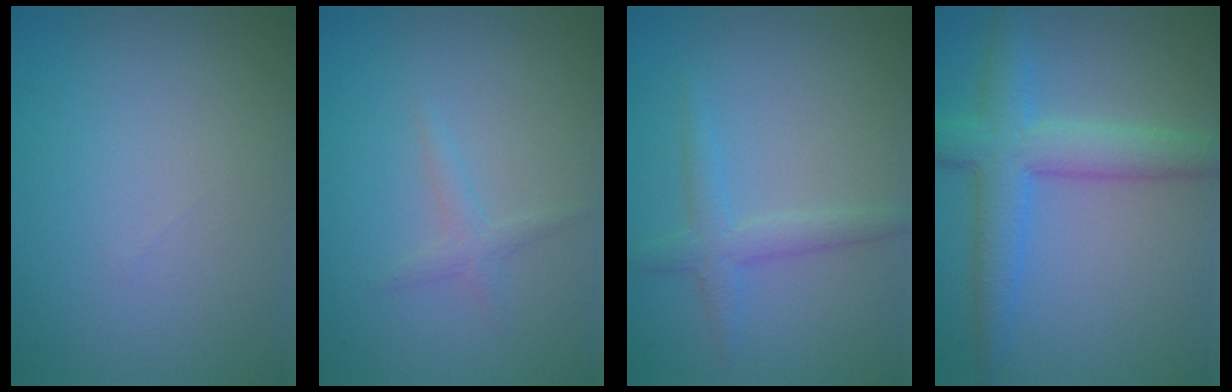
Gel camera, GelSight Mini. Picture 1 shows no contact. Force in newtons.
{"total": 1.3, "press": 1.3, "slide": 0.1}
{"total": 2.3, "press": 2.3, "slide": 0.1}
{"total": 5.6, "press": 5.6, "slide": 0.0}